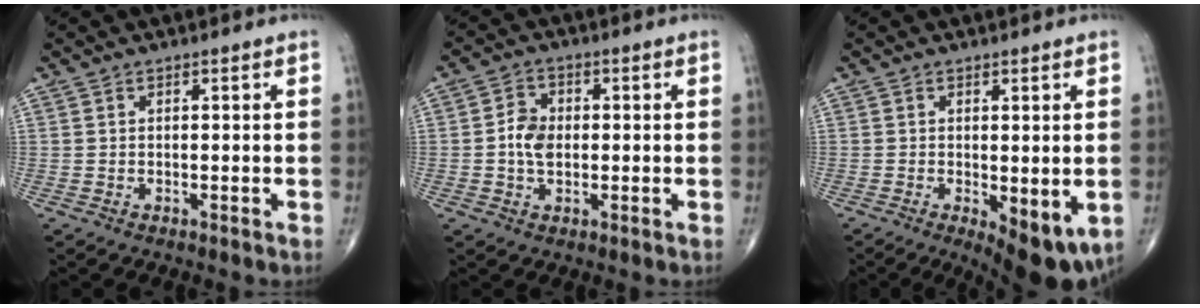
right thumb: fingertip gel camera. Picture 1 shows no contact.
{"total": 5.1, "force": [-0.3, 3.7, 3.5], "torque": [-0.056, 0.009, -0.011]}
{"total": 9.6, "force": [-2.8, 3.6, 8.5], "torque": [-0.112, -0.020, -0.031]}